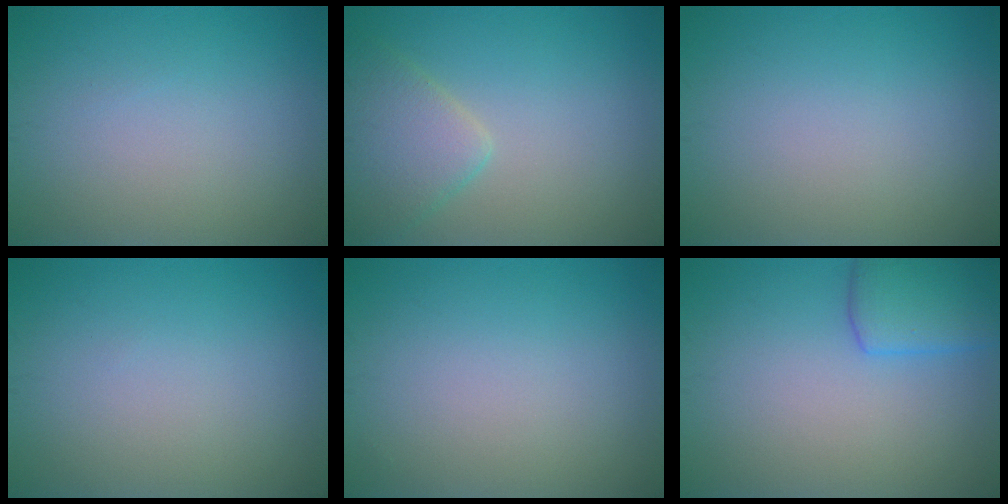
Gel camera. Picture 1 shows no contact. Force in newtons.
{"total": 3.7, "press": 3.7, "slide": 0.3}
{"total": 0.0}
{"total": 0.0}
{"total": 0.0}
{"total": 3.9, "press": 3.9, "slide": 0.3}